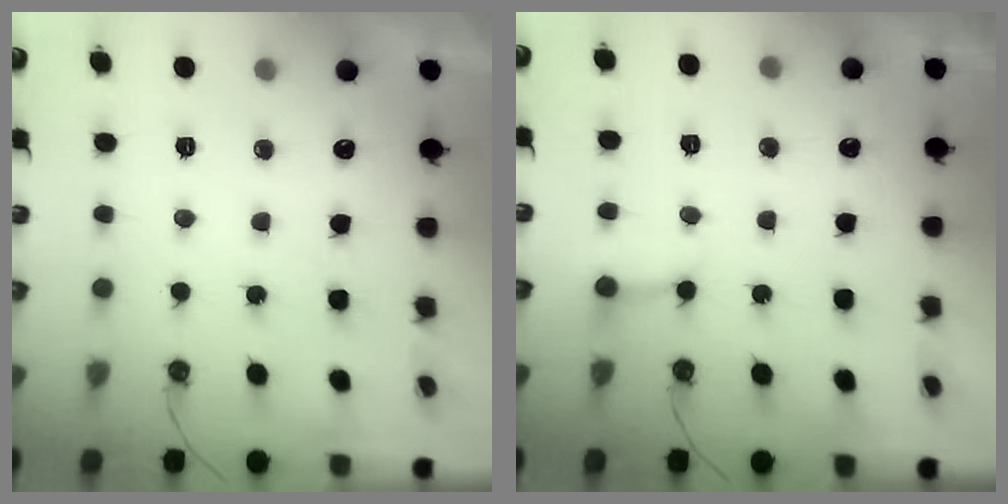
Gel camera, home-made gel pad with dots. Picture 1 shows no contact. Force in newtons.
{"total": 3.4, "press": 3.4, "slide": 0.2}